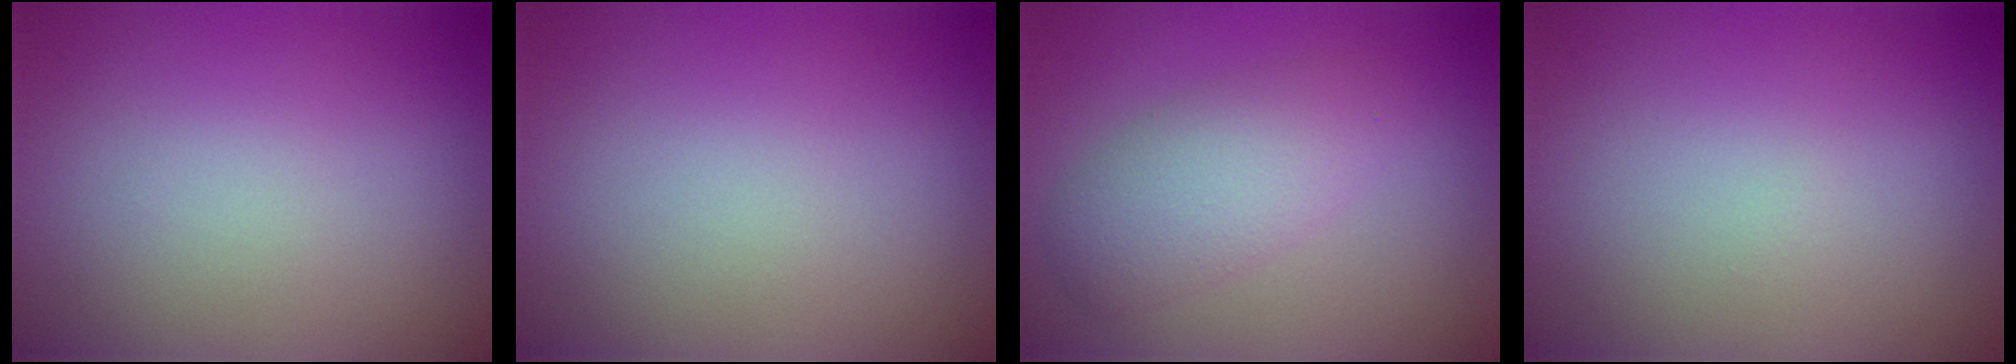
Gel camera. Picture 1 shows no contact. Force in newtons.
{"total": 0.0}
{"total": 4.0, "press": 4.0, "slide": 0.3}
{"total": 0.0}